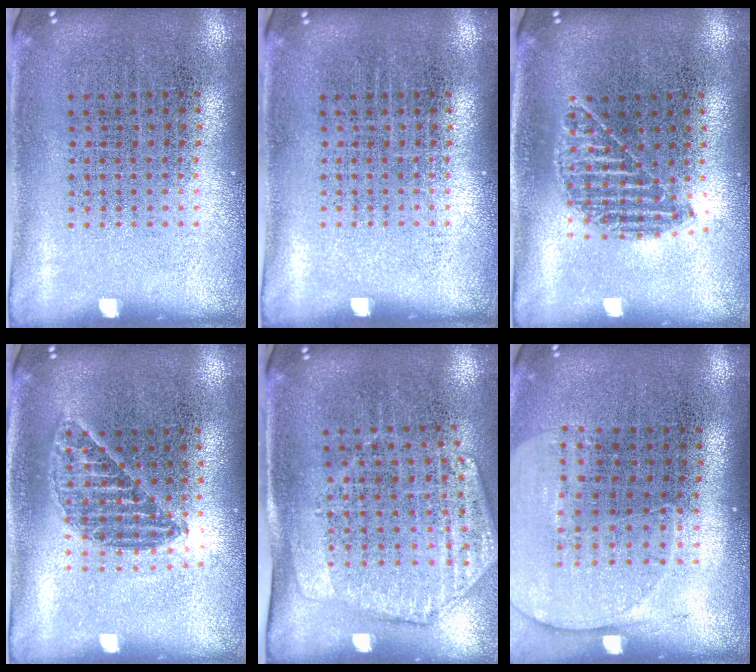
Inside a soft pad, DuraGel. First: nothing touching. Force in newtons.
{"total": 0.0}
{"total": 1.2, "press": 1.1, "slide": 0.5}
{"total": 1.2, "press": 1.1, "slide": 0.5}
{"total": 1.8, "press": 1.5, "slide": 1.0}
{"total": 1.4, "press": 1.3, "slide": 0.6}